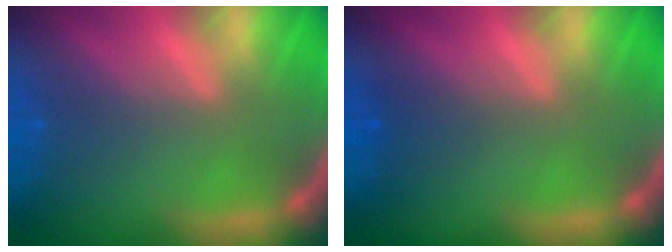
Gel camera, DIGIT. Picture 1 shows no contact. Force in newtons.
{"total": 1.0}